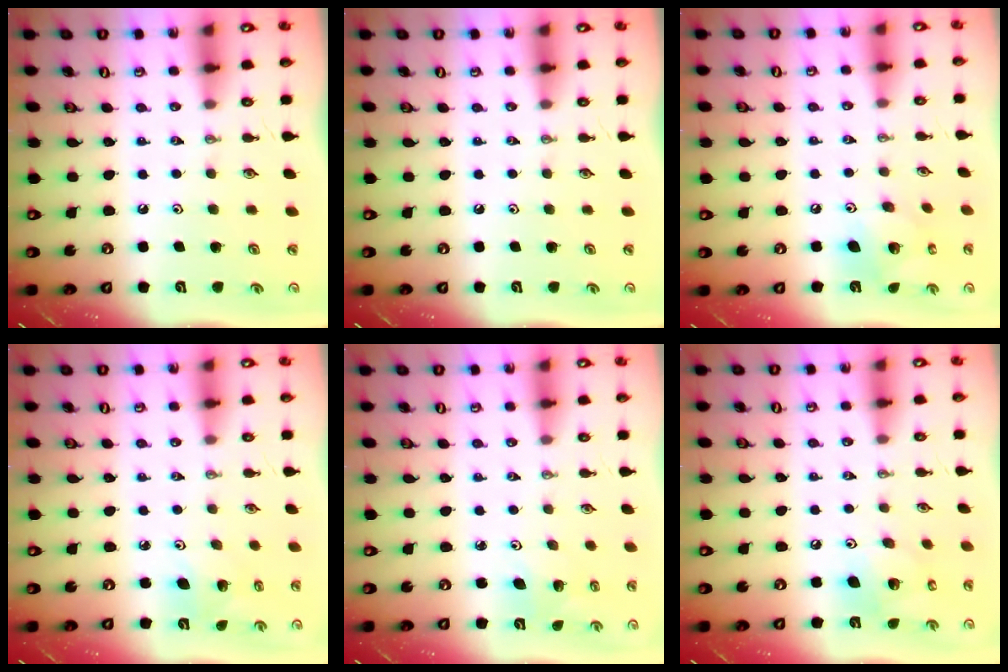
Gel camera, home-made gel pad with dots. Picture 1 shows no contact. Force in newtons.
{"total": 0.0}
{"total": 10.6, "press": 10.5, "slide": 0.9}
{"total": 4.3, "press": 3.9, "slide": 1.8}
{"total": 3.1, "press": 2.1, "slide": 2.3}
{"total": 13.4, "press": 13.0, "slide": 3.0}